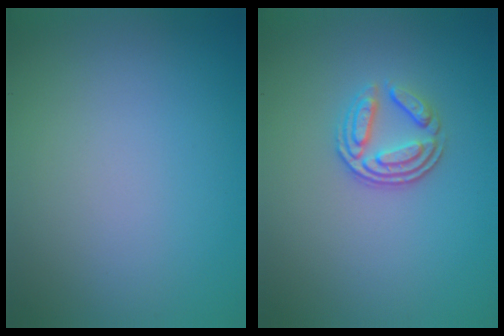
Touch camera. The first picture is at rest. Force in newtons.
{"total": 3.2, "press": 2.5, "slide": 1.9}